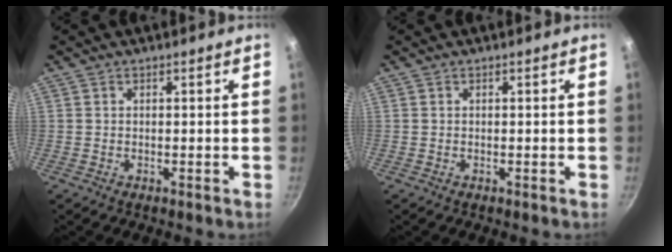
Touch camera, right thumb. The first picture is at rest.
{"total": 0.0}